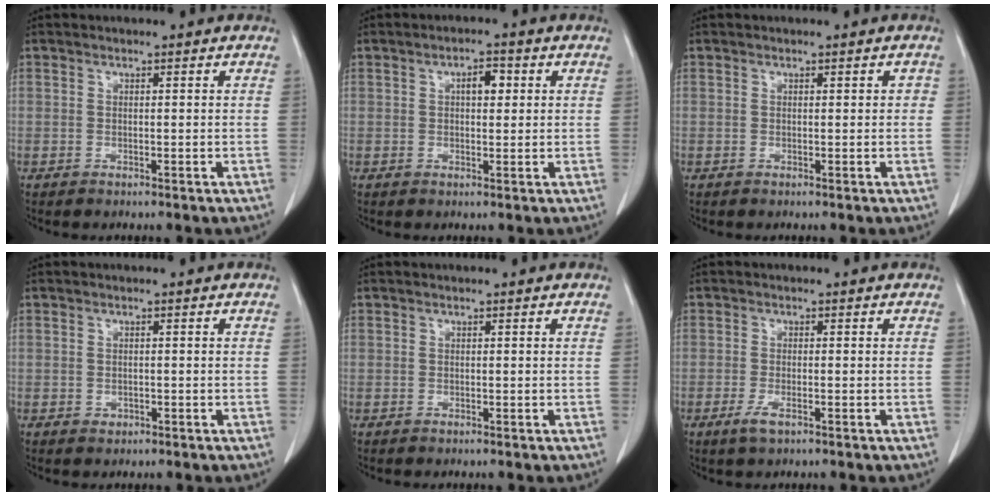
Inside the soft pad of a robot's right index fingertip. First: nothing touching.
{"total": 3.0, "force": [0.8, 1.3, 2.6], "torque": [-0.042, 0.006, 0.011]}
{"total": 0.9, "force": [0.2, 0.5, 0.7], "torque": [-0.007, 0.005, 0.003]}
{"total": 0.8, "force": [-0.4, 0.7, 0.3], "torque": [-0.005, 0.001, -0.002]}
{"total": 0.0}
{"total": 2.4, "force": [-1.4, 0.6, 1.8], "torque": [-0.039, -0.003, -0.025]}